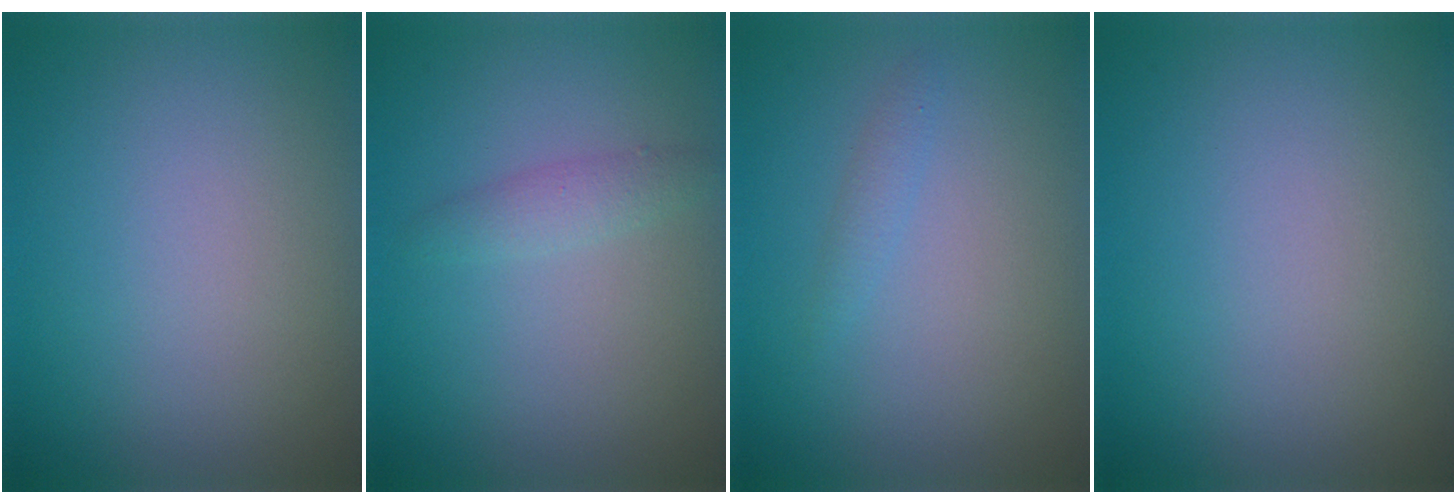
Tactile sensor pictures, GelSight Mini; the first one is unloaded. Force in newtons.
{"total": 1.4, "press": 1.4, "slide": 0.0}
{"total": 0.9, "press": 0.9, "slide": 0.0}
{"total": 0.0}